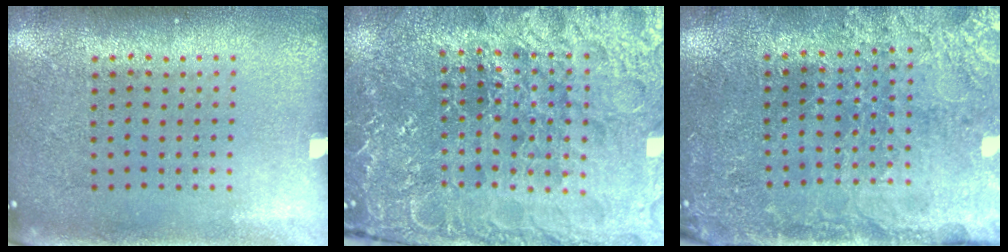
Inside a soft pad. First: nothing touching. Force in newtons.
{"total": 4.7, "press": 4.5, "slide": 1.2}
{"total": 3.4, "press": 3.4, "slide": 0.6}